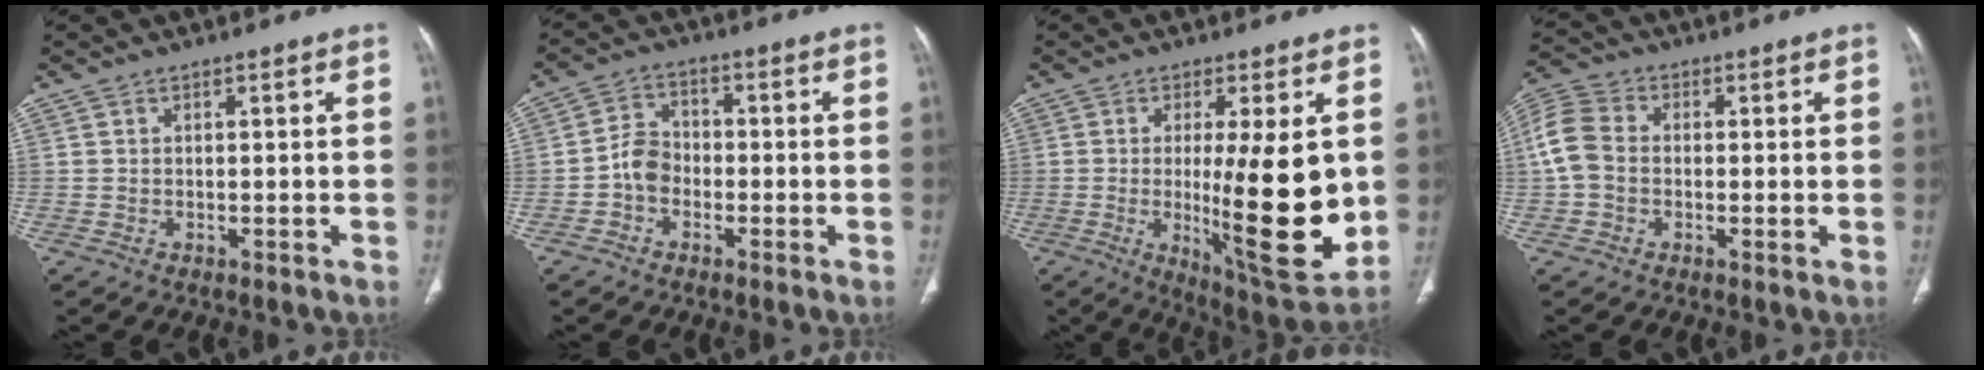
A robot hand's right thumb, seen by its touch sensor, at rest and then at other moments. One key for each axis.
{"total": 5.6, "fx": -1.8, "fy": 4.5, "fz": 2.8, "tx": -0.033, "ty": 0.024, "tz": -0.045}
{"total": 19.0, "fx": -0.5, "fy": 4.1, "fz": 18.5, "tx": -0.277, "ty": -0.041, "tz": 0.008}
{"total": 7.4, "fx": -0.2, "fy": 5.4, "fz": 5.1, "tx": -0.105, "ty": 0.016, "tz": -0.017}